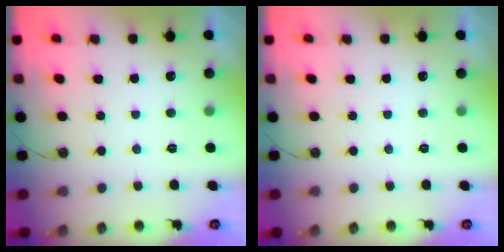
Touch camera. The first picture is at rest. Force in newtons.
{"total": 0.0}